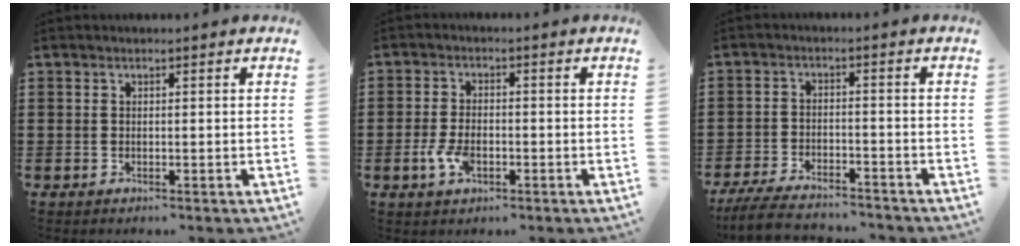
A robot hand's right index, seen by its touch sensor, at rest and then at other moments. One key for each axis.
{"total": 4.3, "fx": -1.5, "fy": 2.3, "fz": 3.3, "tx": -0.078, "ty": -0.006, "tz": -0.031}
{"total": 5.4, "fx": -5.2, "fy": 0.6, "fz": 1.6, "tx": -0.043, "ty": -0.001, "tz": -0.105}